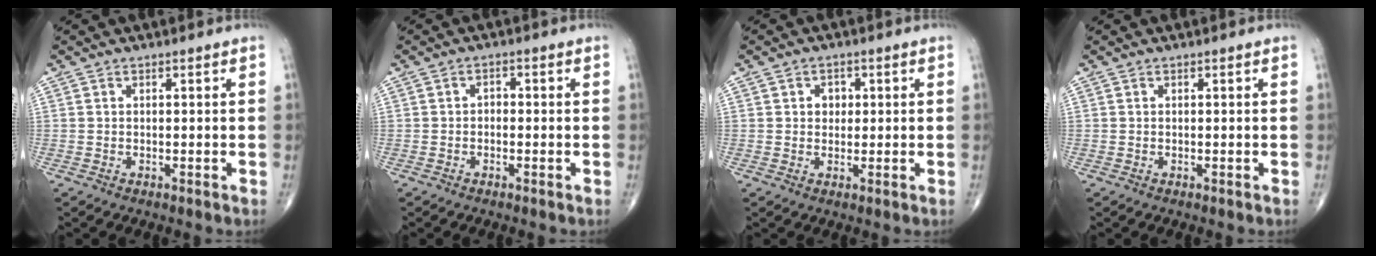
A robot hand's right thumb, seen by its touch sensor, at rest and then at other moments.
{"total": 1.4, "force": [-0.3, 1.0, 0.9], "torque": [-0.007, 0.006, -0.011]}
{"total": 2.8, "force": [0.6, 2.3, 1.4], "torque": [-0.003, 0.001, 0.006]}
{"total": 0.0}